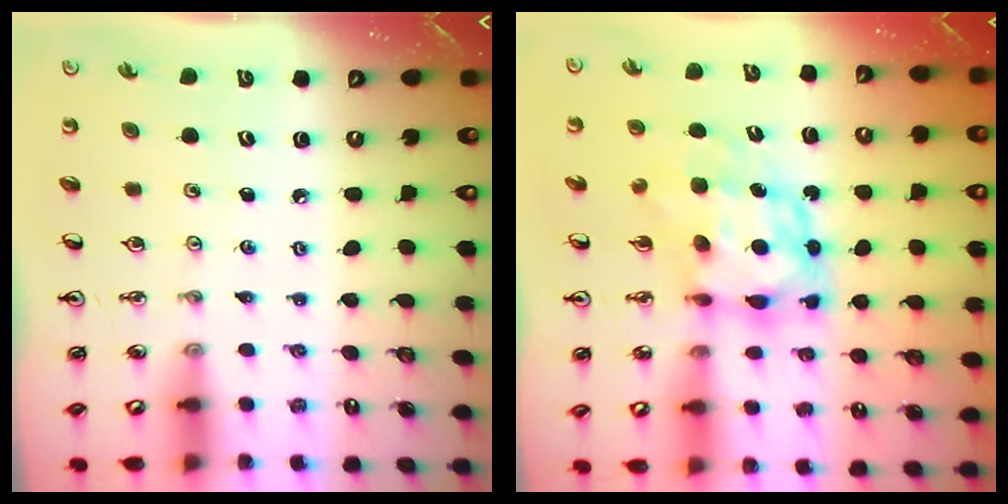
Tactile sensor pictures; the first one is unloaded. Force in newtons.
{"total": 8.0, "press": 8.0, "slide": 0.7}